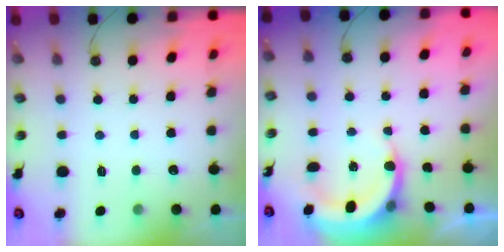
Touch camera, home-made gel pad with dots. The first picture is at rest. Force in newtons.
{"total": 6.0, "press": 5.8, "slide": 1.7}